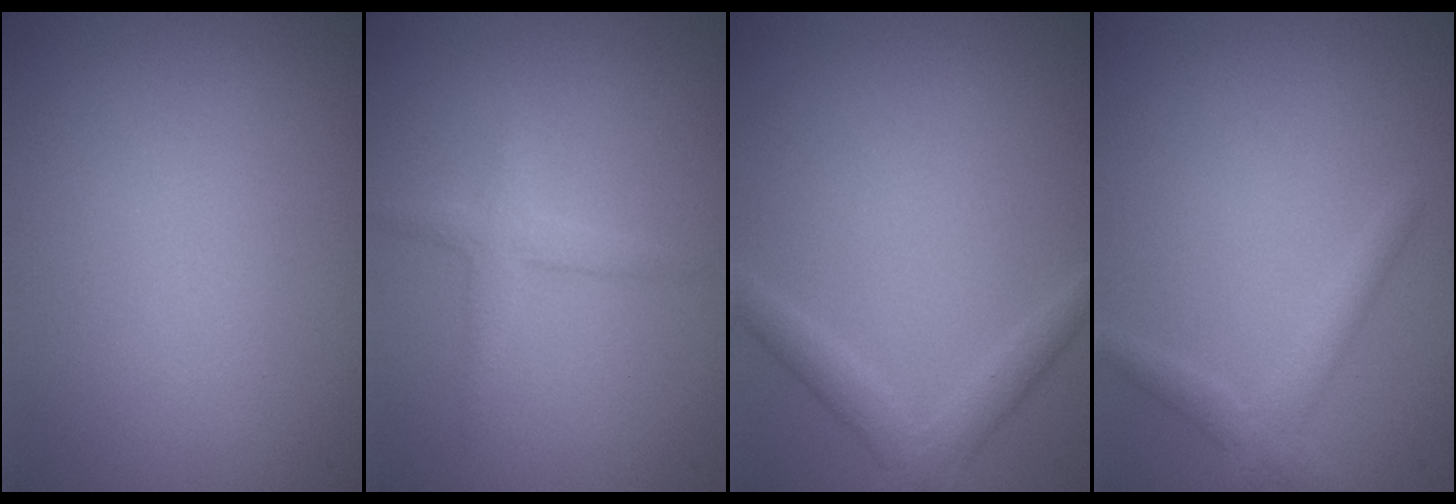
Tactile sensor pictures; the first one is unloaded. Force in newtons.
{"total": 1.9, "press": 1.9, "slide": 0.1}
{"total": 2.3, "press": 2.3, "slide": 0.2}
{"total": 2.1, "press": 2.1, "slide": 0.1}